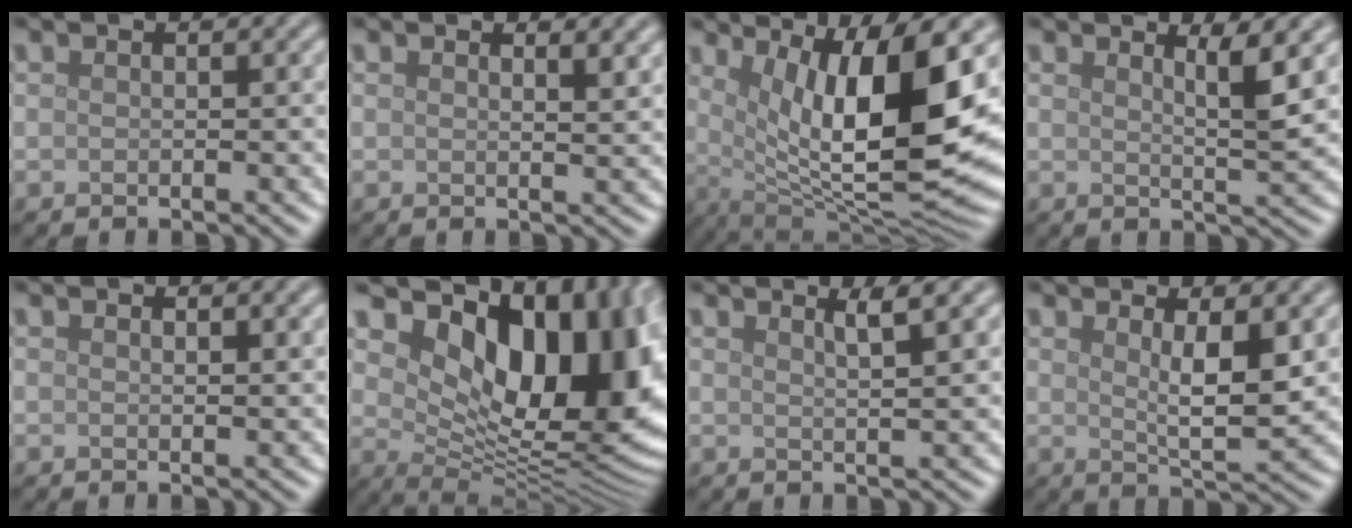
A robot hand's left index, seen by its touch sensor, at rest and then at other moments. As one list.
[{"total": 1.4, "force": [1.1, 0.5, 0.9], "torque": [-0.006, 0.000, 0.015]}, {"total": 13.2, "force": [2.7, 3.8, 12.4], "torque": [-0.183, -0.015, 0.051]}, {"total": 2.8, "force": [1.5, 0.4, 2.3], "torque": [-0.026, -0.003, 0.023]}, {"total": 1.3, "force": [0.9, 0.4, 0.9], "torque": [-0.010, 0.002, 0.014]}, {"total": 15.6, "force": [5.4, 8.4, 12.0], "torque": [-0.147, -0.007, 0.100]}, {"total": 2.3, "force": [1.5, 0.4, 1.7], "torque": [-0.014, 0.006, 0.021]}, {"total": 4.2, "force": [1.3, 1.0, 3.9], "torque": [-0.062, -0.011, 0.025]}]